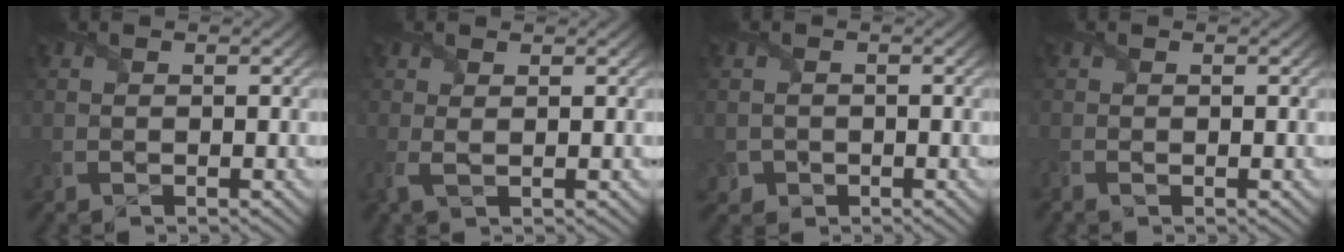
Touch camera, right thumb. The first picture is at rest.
{"total": 2.1, "force": [0.5, 1.0, 1.7], "torque": [-0.054, 0.000, 0.005]}
{"total": 1.5, "force": [-0.4, 1.4, -0.2], "torque": [0.005, -0.001, -0.007]}
{"total": 0.8, "force": [-0.5, 0.4, 0.5], "torque": [-0.020, -0.003, -0.014]}